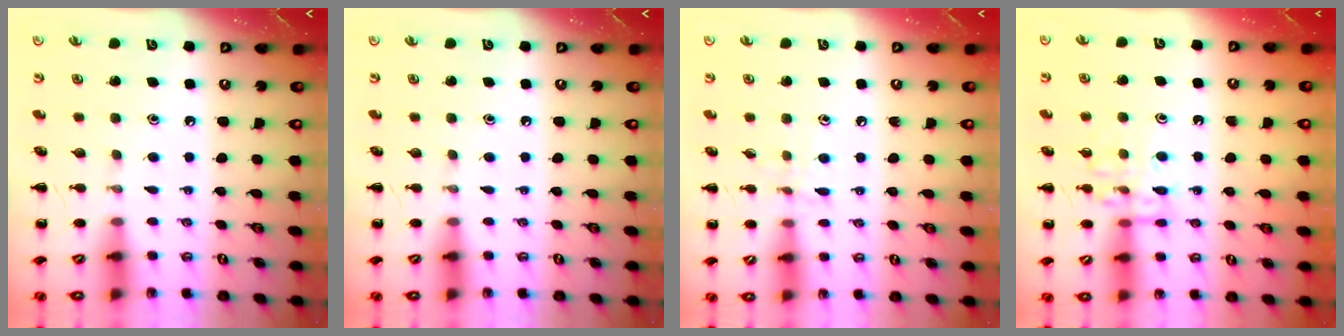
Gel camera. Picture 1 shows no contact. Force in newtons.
{"total": 0.0}
{"total": 5.4, "press": 5.2, "slide": 1.6}
{"total": 11.7, "press": 11.7, "slide": 1.2}